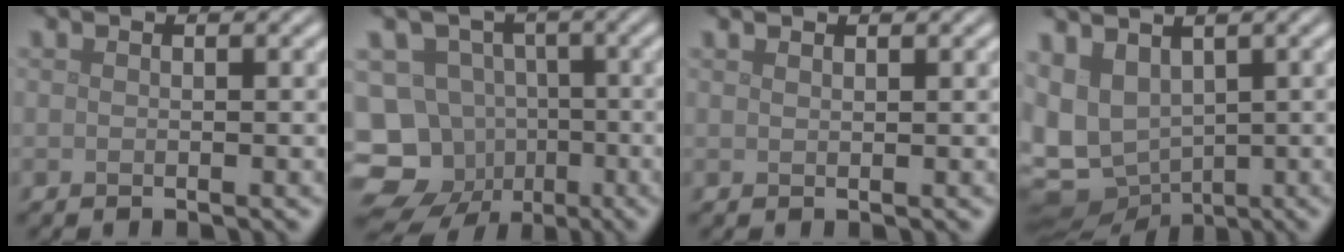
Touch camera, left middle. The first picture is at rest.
{"total": 13.2, "force": [-6.8, 10.8, 3.3], "torque": [-0.076, -0.016, -0.115]}
{"total": 0.6, "force": [0.6, 0.0, 0.1], "torque": [-0.001, 0.000, 0.011]}
{"total": 7.8, "force": [-0.1, 5.6, 5.3], "torque": [-0.118, -0.017, 0.025]}